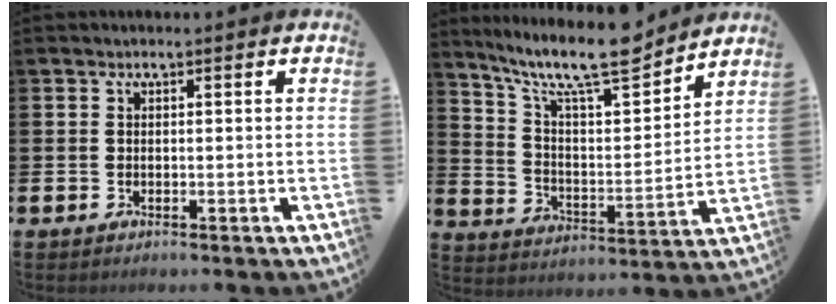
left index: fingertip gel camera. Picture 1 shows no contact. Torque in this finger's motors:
{"motor_torque": [0.41, -0.40, 0.66, 0.21]}